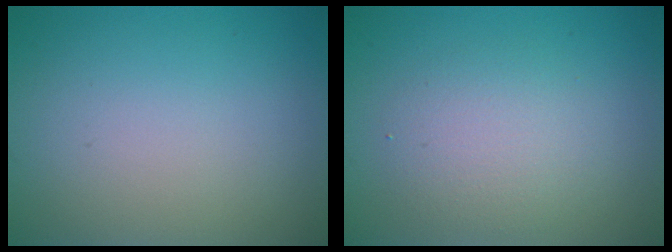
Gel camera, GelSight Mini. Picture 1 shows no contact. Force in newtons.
{"total": 3.1, "press": 3.1, "slide": 0.1}